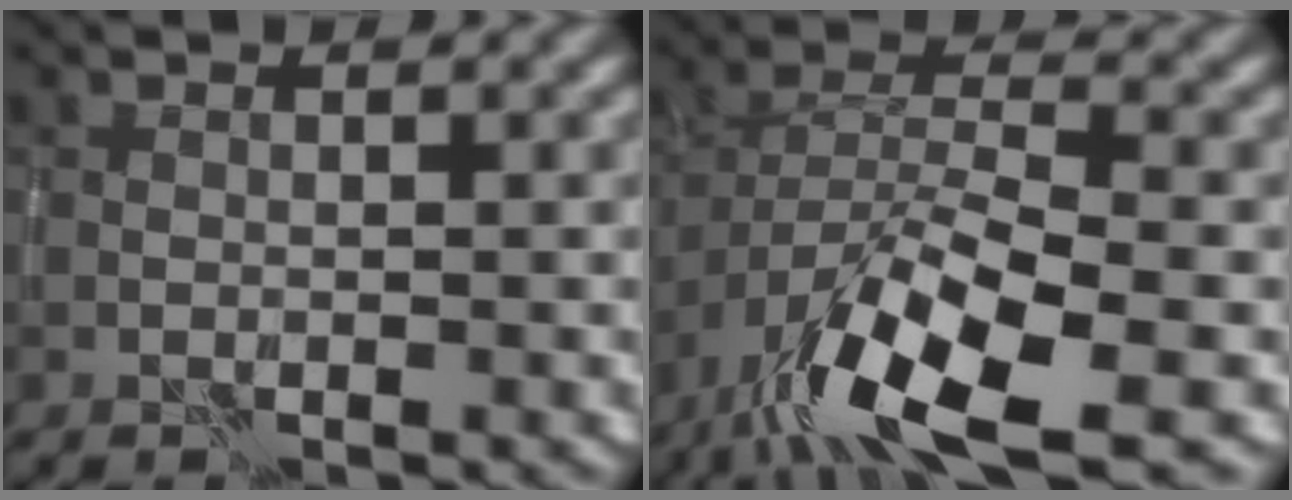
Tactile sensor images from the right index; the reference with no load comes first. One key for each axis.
{"total": 10.8, "fx": -6.2, "fy": 3.2, "fz": 8.3, "tx": -0.152, "ty": -0.004, "tz": -0.116}